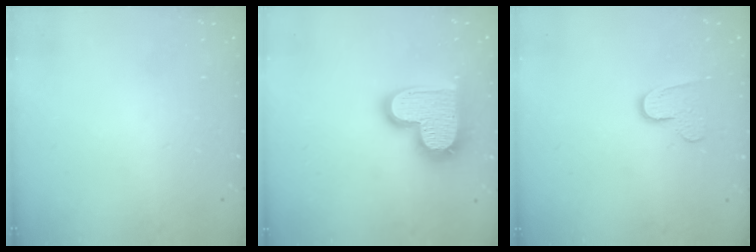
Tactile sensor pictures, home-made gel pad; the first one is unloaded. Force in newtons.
{"total": 19.5, "press": 19.5, "slide": 1.5}
{"total": 8.0, "press": 8.0, "slide": 0.6}